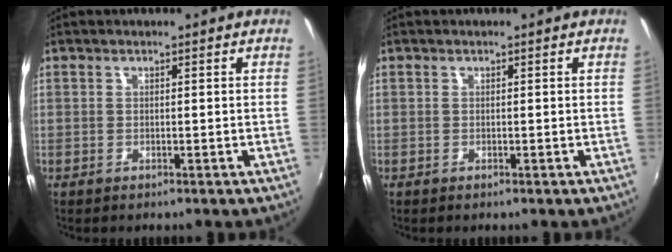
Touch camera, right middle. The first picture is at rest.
{"total": 0.0}